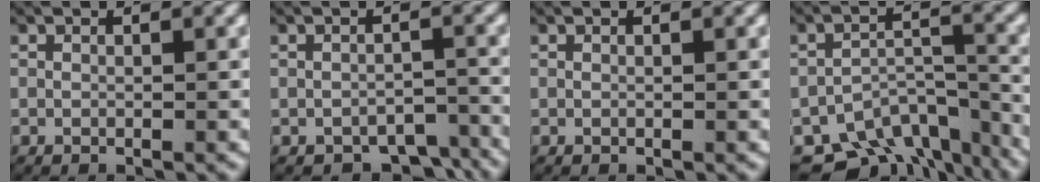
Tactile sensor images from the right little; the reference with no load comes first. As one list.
[{"total": 6.1, "force": [-5.7, 2.1, 0.7], "torque": [0.020, -0.006, -0.097]}, {"total": 0.0}, {"total": 10.0, "force": [-7.4, 5.4, 4.0], "torque": [-0.054, -0.017, -0.117]}]